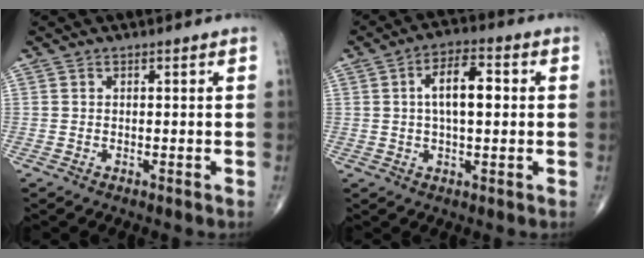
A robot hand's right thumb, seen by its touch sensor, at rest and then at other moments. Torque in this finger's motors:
{"motor_torque": [0.61, 2.23, 0.93, -0.22, 0.10]}